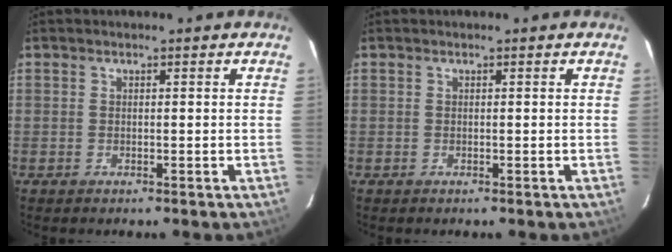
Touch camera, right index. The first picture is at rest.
{"total": 0.0}